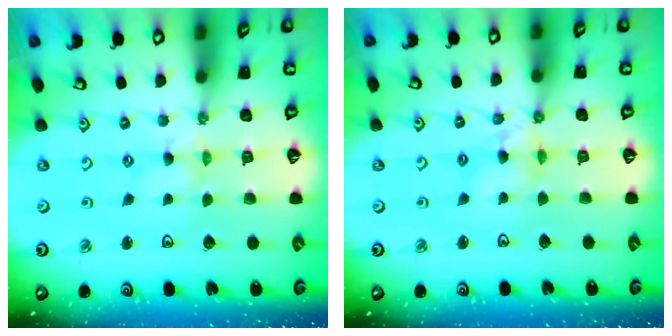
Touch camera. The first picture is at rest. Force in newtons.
{"total": 7.1, "press": 7.1, "slide": 0.5}